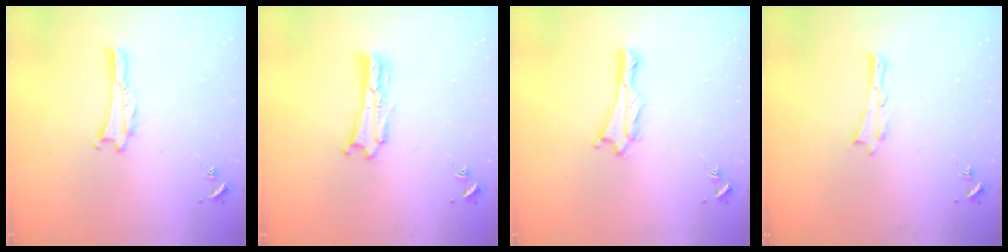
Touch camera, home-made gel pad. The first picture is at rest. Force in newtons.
{"total": 1.2, "press": 1.2, "slide": 0.2}
{"total": 1.9, "press": 1.9, "slide": 0.1}
{"total": 0.0}